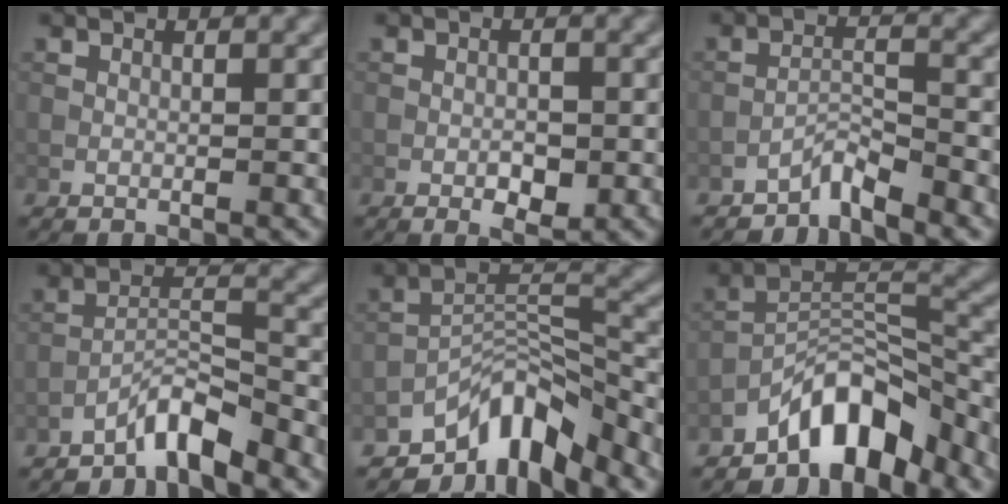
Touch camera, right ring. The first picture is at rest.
{"total": 2.3, "force": [-0.9, 1.1, 1.9], "torque": [-0.029, 0.000, -0.014]}
{"total": 2.5, "force": [-2.4, 0.2, 0.9], "torque": [-0.013, 0.012, -0.047]}
{"total": 4.2, "force": [-3.5, 0.7, 2.2], "torque": [-0.038, 0.013, -0.071]}
{"total": 8.0, "force": [-6.2, 2.9, 4.2], "torque": [-0.050, 0.005, -0.117]}
{"total": 7.2, "force": [-5.6, 2.7, 3.8], "torque": [-0.044, 0.009, -0.107]}